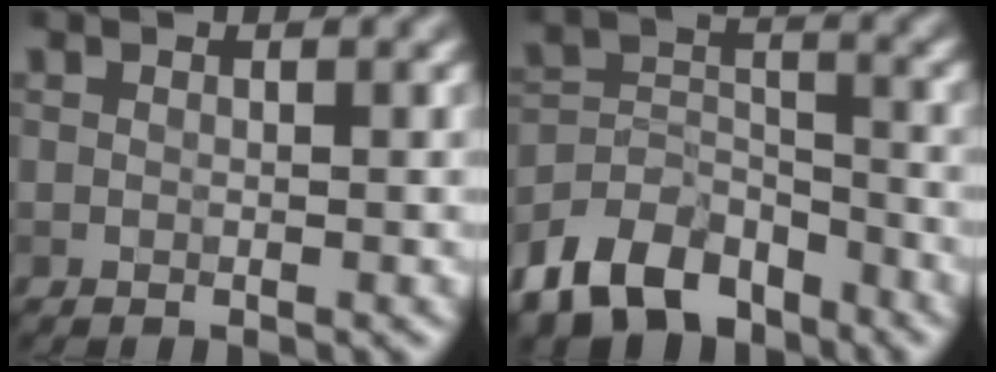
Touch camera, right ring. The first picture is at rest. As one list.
[{"total": 8.5, "force": [-6.4, 4.6, 3.2], "torque": [-0.054, -0.002, -0.128]}]